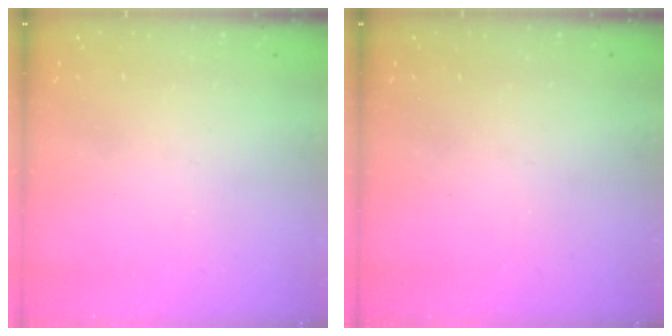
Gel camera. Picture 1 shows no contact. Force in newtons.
{"total": 0.0}